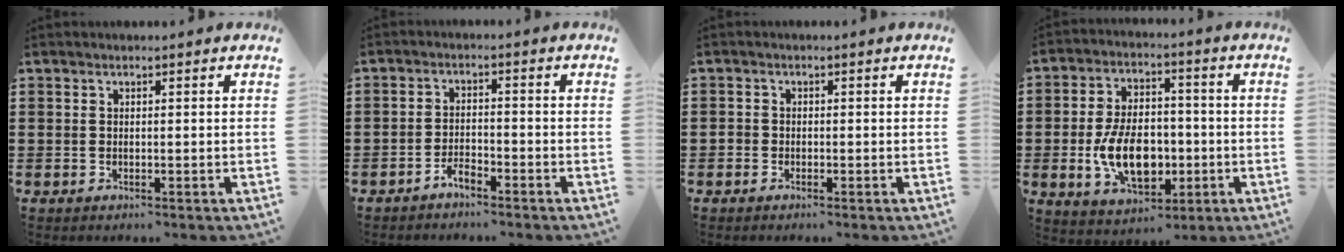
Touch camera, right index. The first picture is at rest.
{"total": 2.7, "force": [-2.5, 0.5, 0.8], "torque": [-0.019, 0.007, -0.051]}
{"total": 0.8, "force": [-0.5, 0.7, 0.2], "torque": [-0.004, 0.004, -0.011]}
{"total": 11.1, "force": [-2.3, 6.8, 8.5], "torque": [-0.154, 0.000, -0.043]}